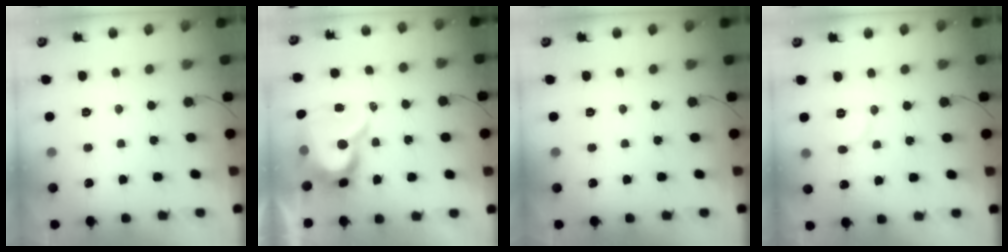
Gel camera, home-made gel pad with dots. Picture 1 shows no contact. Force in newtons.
{"total": 13.6, "press": 13.5, "slide": 1.1}
{"total": 0.0}
{"total": 7.0, "press": 7.0, "slide": 0.5}